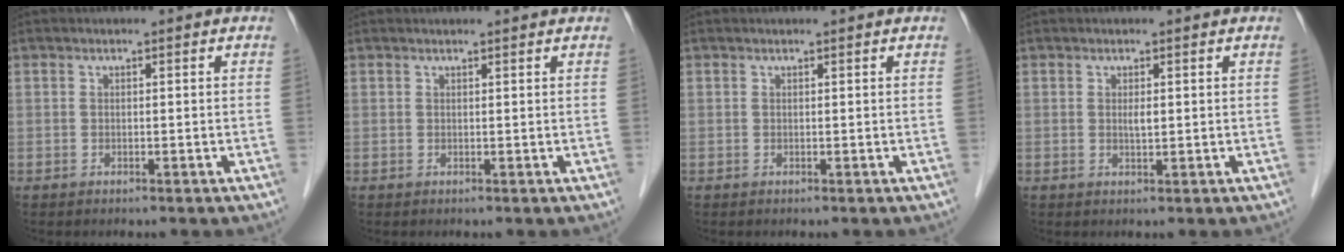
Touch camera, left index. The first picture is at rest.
{"total": 2.0, "force": [1.9, 0.0, 0.4], "torque": [-0.009, 0.007, 0.022]}
{"total": 0.7, "force": [0.7, 0.0, 0.2], "torque": [-0.007, 0.003, 0.009]}
{"total": 1.1, "force": [0.3, 0.3, 1.1], "torque": [-0.022, -0.002, 0.006]}